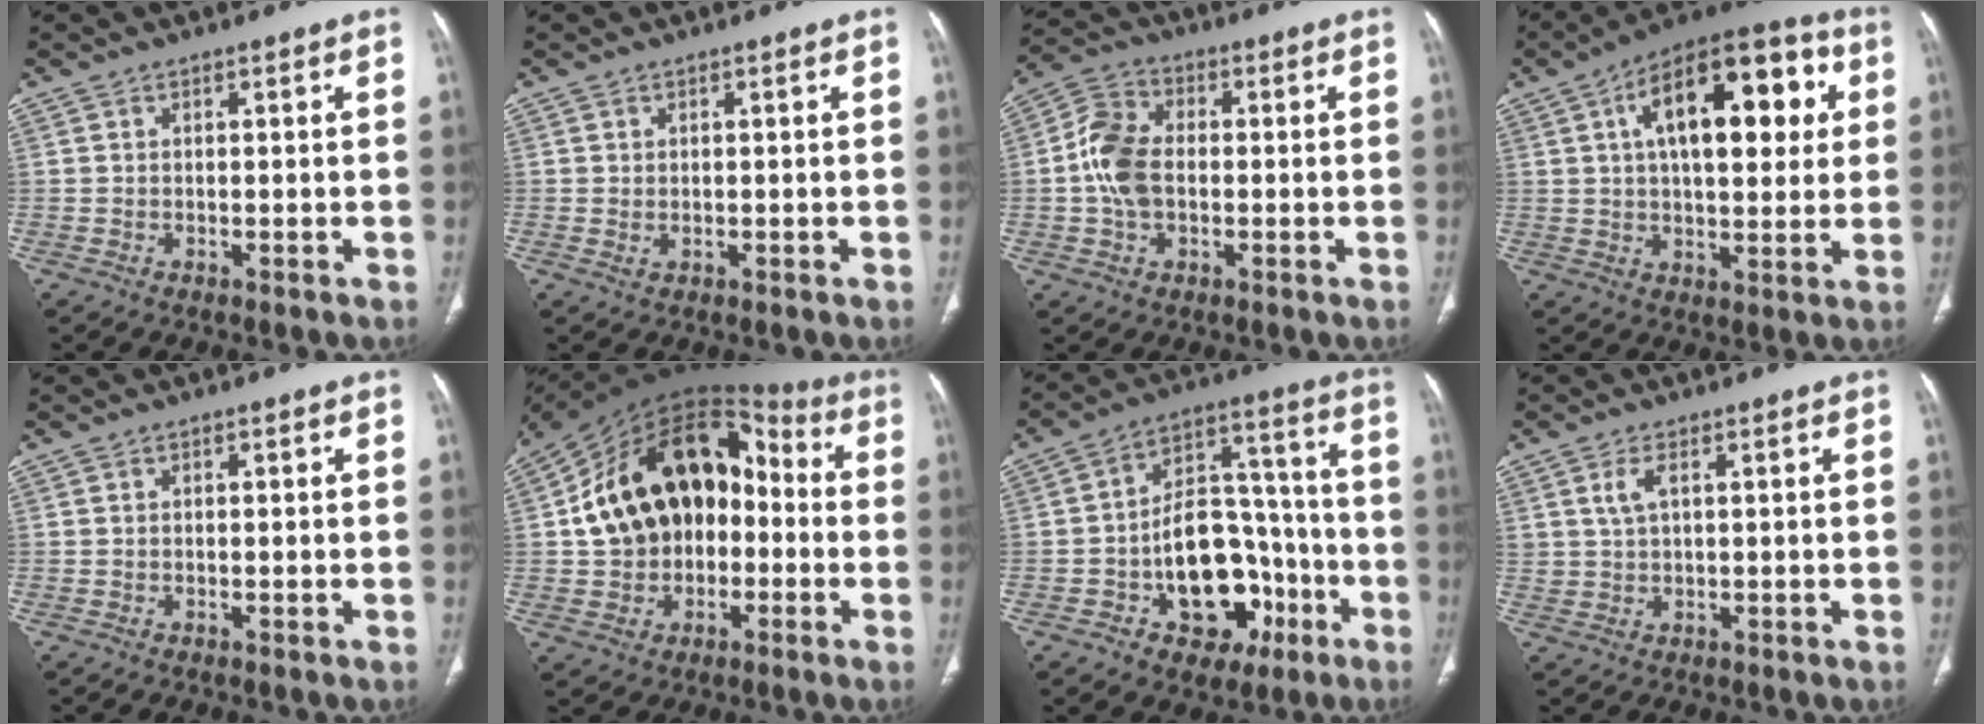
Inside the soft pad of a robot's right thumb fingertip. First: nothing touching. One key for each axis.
{"total": 1.1, "fx": 0.1, "fy": 0.8, "fz": 0.8, "tx": -0.017, "ty": -0.001, "tz": 0.005}
{"total": 9.6, "fx": -0.5, "fy": 6.4, "fz": 7.1, "tx": -0.138, "ty": 0.021, "tz": -0.016}
{"total": 21.1, "fx": 5.6, "fy": 10.2, "fz": 17.5, "tx": -0.228, "ty": 0.018, "tz": 0.074}
{"total": 0.0}
{"total": 23.3, "fx": -0.1, "fy": 16.4, "fz": 16.5, "tx": -0.254, "ty": 0.048, "tz": -0.004}
{"total": 18.5, "fx": -6.4, "fy": 12.2, "fz": 12.4, "tx": -0.134, "ty": 0.058, "tz": -0.088}
{"total": 3.2, "fx": 1.2, "fy": 1.6, "fz": 2.5, "tx": -0.051, "ty": -0.001, "tz": 0.030}